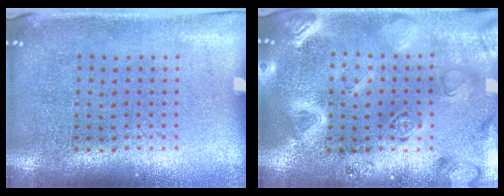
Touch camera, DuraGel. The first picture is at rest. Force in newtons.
{"total": 3.0, "press": 2.9, "slide": 0.8}